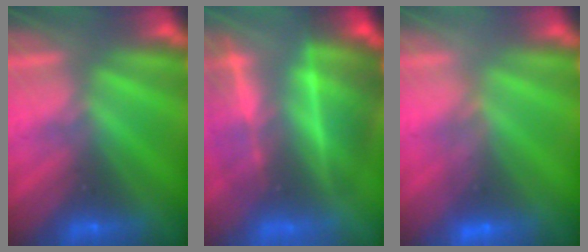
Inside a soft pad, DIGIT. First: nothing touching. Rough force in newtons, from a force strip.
{"total": 8.9}
{"total": 3.8}